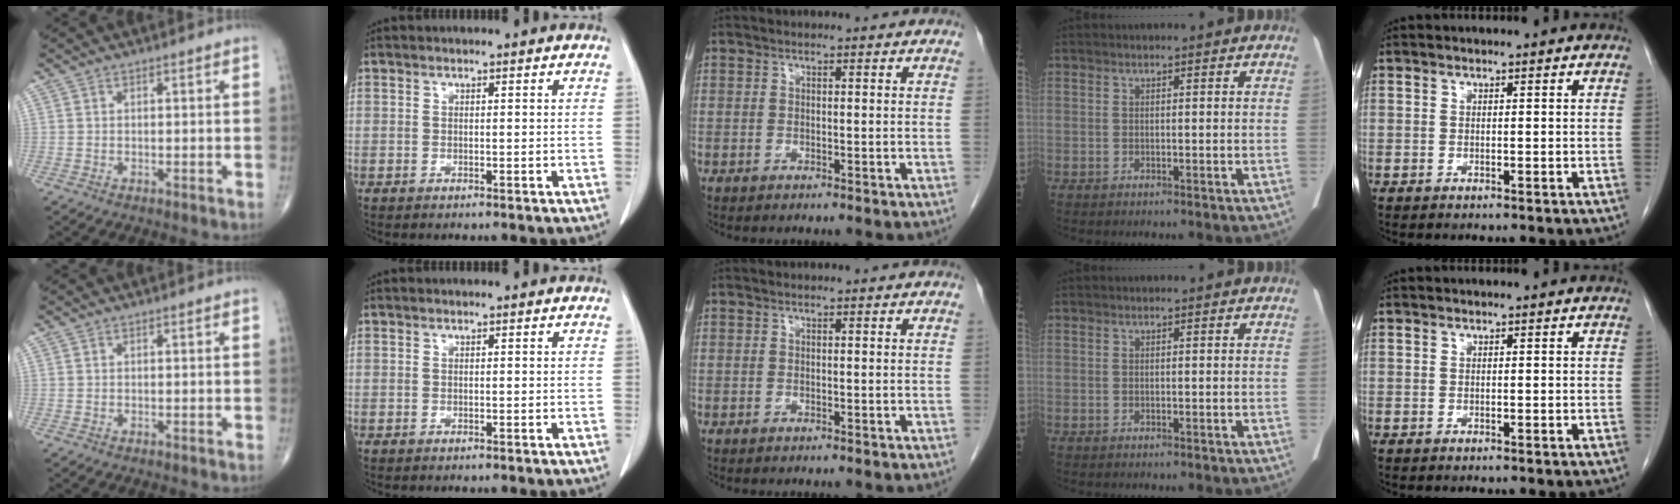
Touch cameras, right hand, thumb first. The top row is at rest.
{}